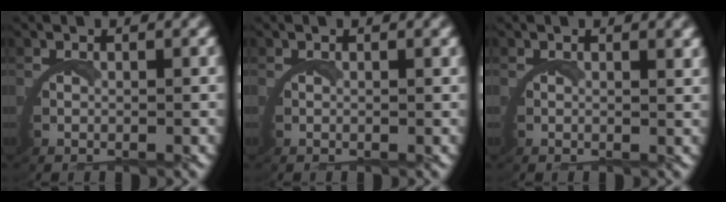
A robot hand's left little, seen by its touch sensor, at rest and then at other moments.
{"total": 0.0}
{"total": 0.8, "force": [0.6, 0.0, 0.5], "torque": [-0.012, -0.001, 0.008]}